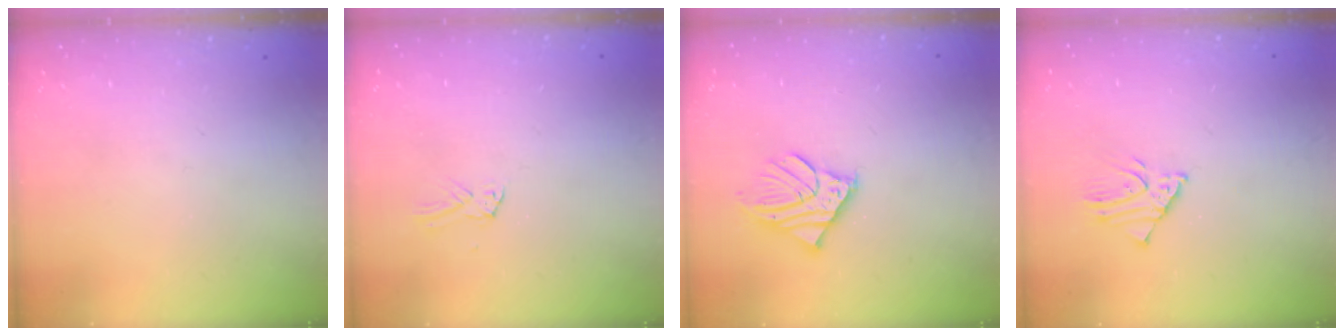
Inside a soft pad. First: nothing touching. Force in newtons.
{"total": 1.5, "press": 1.5, "slide": 0.1}
{"total": 8.9, "press": 8.8, "slide": 1.5}
{"total": 2.5, "press": 2.5, "slide": 0.2}